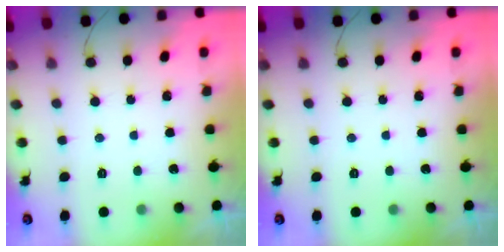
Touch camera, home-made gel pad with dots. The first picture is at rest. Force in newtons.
{"total": 0.0}